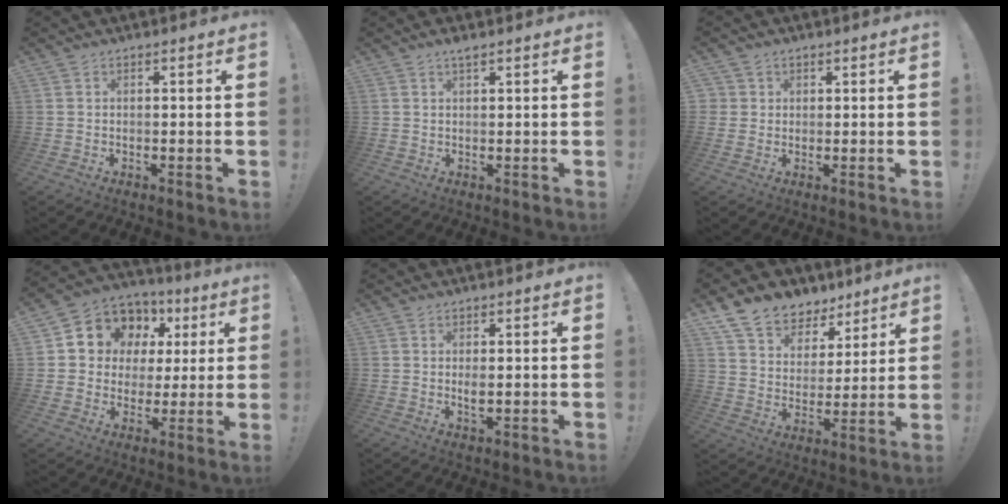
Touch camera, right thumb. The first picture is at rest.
{"total": 1.8, "force": [1.4, 0.2, 1.1], "torque": [-0.017, -0.004, 0.025]}
{"total": 2.5, "force": [1.0, 2.3, 0.2], "torque": [0.000, -0.004, 0.017]}
{"total": 10.1, "force": [4.1, 8.7, 3.1], "torque": [-0.043, -0.034, 0.086]}
{"total": 2.3, "force": [0.3, 1.0, 2.0], "torque": [-0.027, -0.005, 0.004]}
{"total": 11.3, "force": [8.7, 6.9, 2.5], "torque": [-0.059, -0.063, 0.167]}